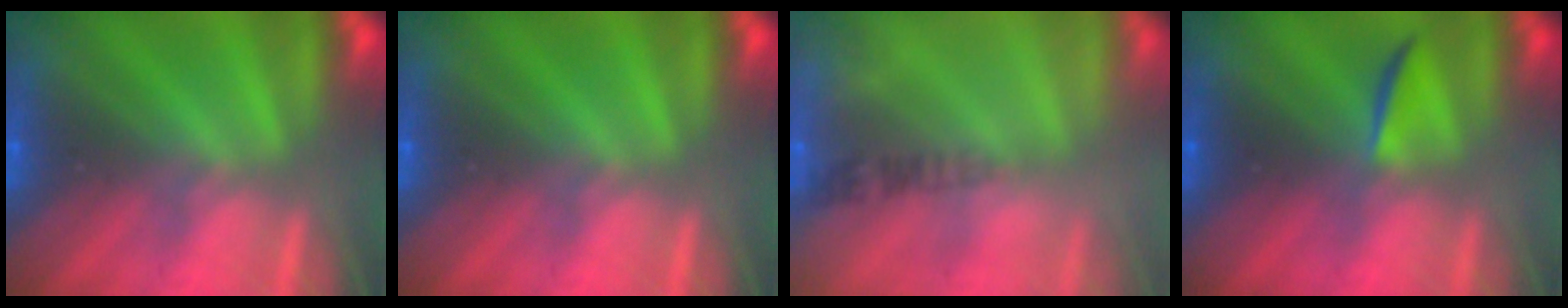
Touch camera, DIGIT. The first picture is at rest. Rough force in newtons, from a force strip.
{"total": 0.0}
{"total": 2.5}
{"total": 2.0}